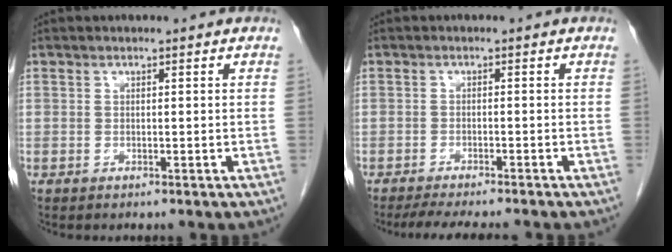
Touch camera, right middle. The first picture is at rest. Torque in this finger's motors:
{"motor_torque": [0.47, -0.35, 0.10, 0.02]}